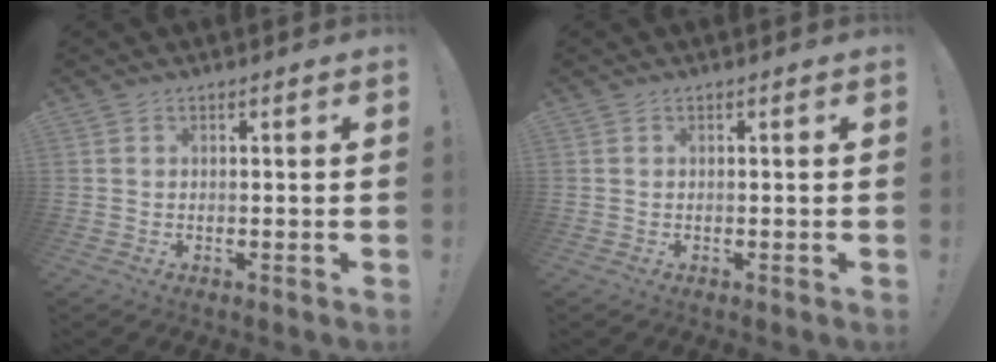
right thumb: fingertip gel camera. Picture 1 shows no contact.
{"total": 0.0}